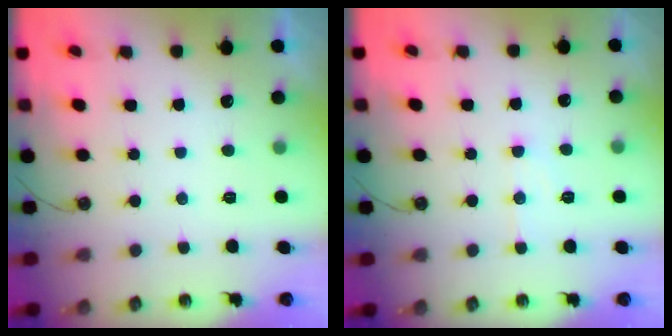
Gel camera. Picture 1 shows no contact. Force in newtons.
{"total": 6.9, "press": 6.9, "slide": 0.4}